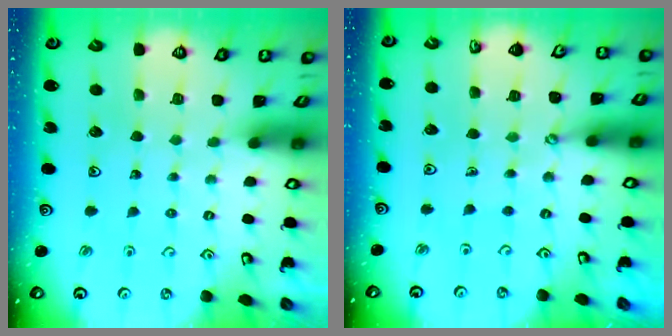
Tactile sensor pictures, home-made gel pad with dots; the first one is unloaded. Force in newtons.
{"total": 1.6, "press": 1.6, "slide": 0.1}